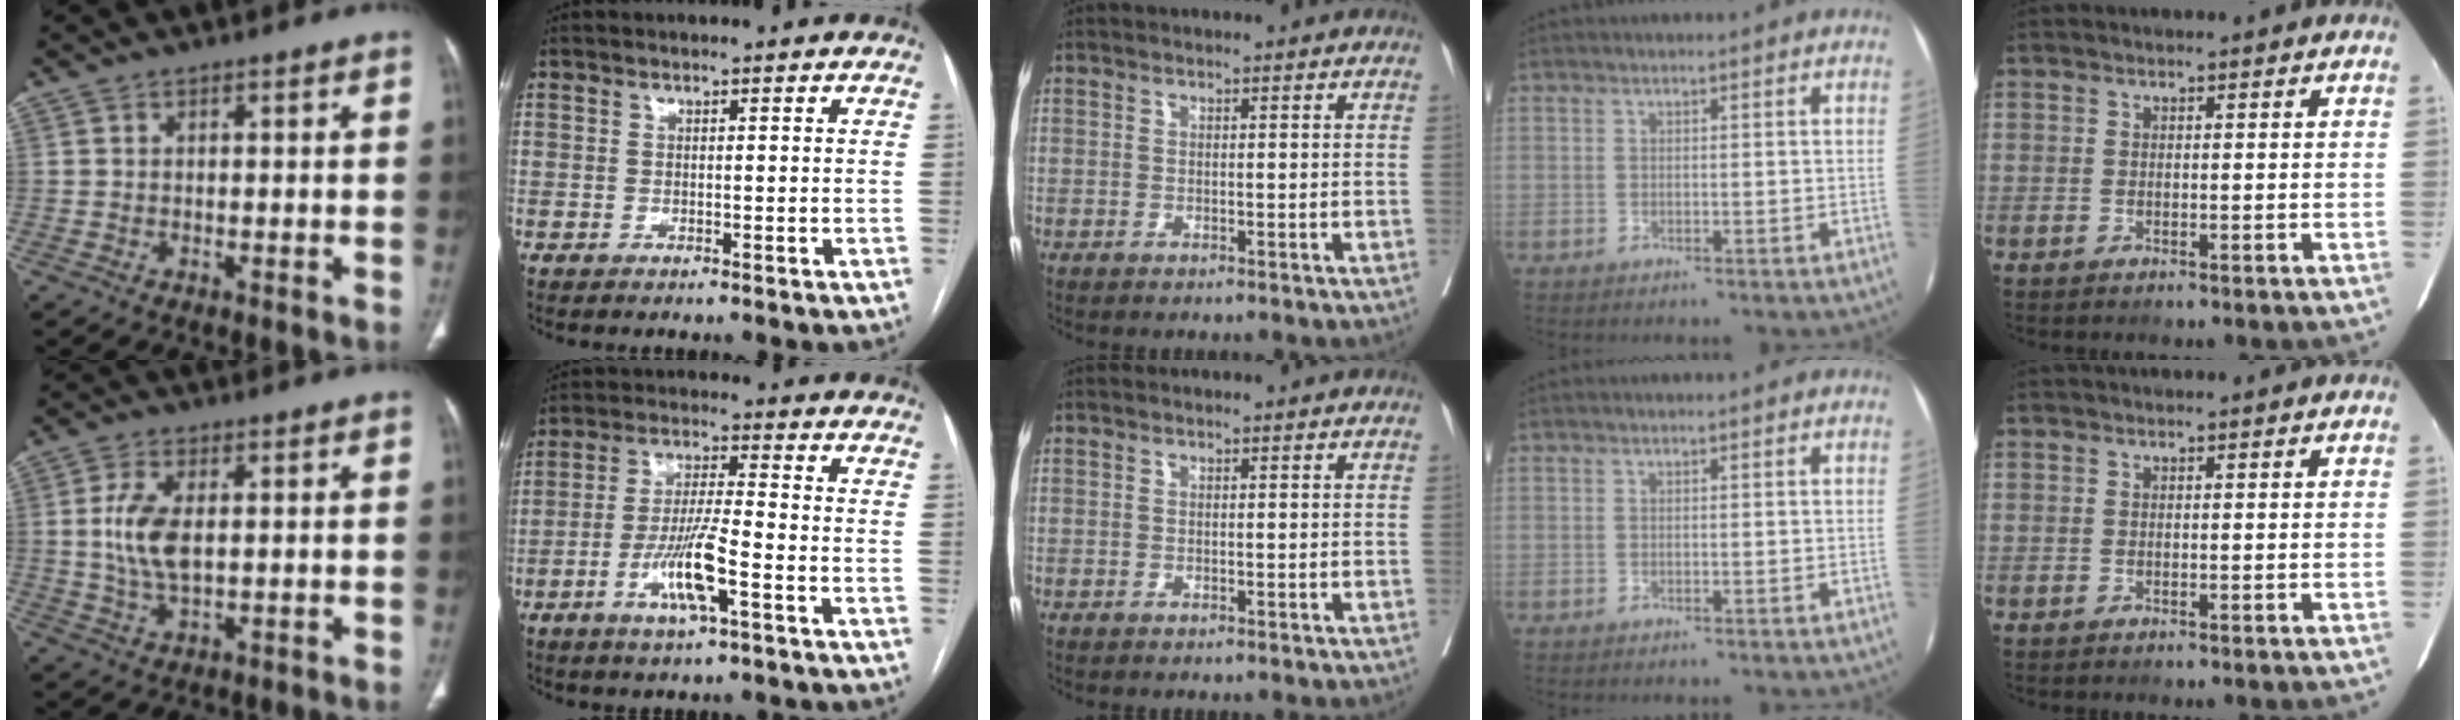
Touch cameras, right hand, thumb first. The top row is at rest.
{"thumb": {"total": 8.1, "force": [0.8, 4.1, 6.9], "torque": [-0.148, -0.005, 0.018]}, "index": {"total": 9.0, "force": [-3.7, 0.7, 8.2], "torque": [-0.161, -0.004, -0.068]}}